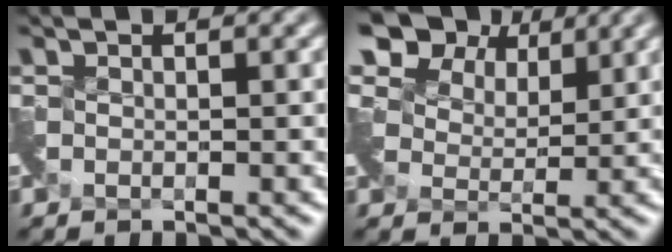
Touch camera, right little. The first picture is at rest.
{"total": 7.0, "force": [5.6, 3.4, 2.5], "torque": [-0.060, 0.013, 0.080]}